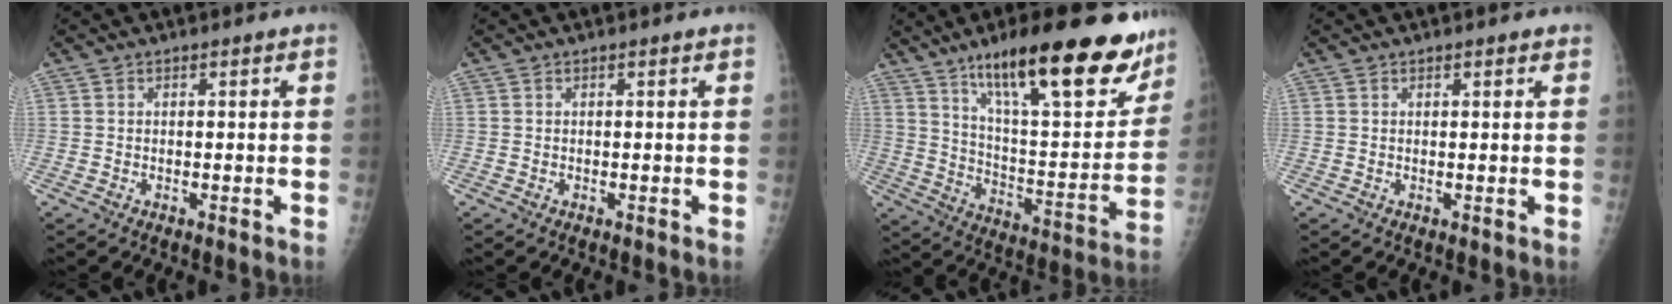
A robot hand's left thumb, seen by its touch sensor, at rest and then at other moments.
{"total": 0.0}
{"total": 27.3, "force": [17.5, 7.9, 19.4], "torque": [-0.247, -0.059, 0.272]}
{"total": 1.1, "force": [0.7, 0.4, 0.8], "torque": [-0.009, -0.001, 0.008]}